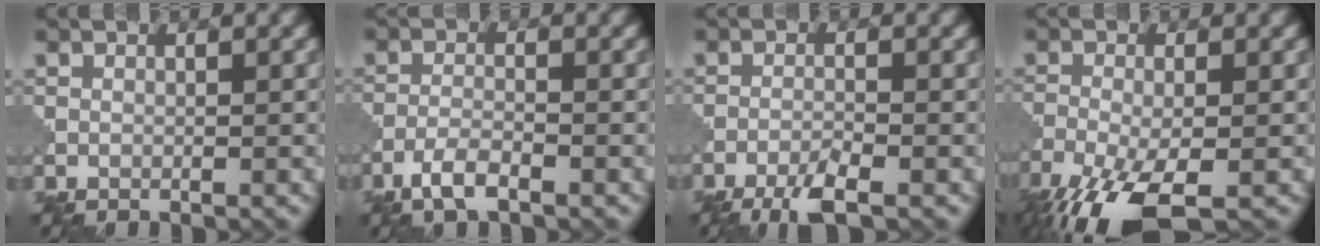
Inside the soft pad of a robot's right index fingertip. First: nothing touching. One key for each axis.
{"total": 2.7, "fx": -1.9, "fy": 0.6, "fz": 1.8, "tx": -0.040, "ty": 0.002, "tz": -0.045}
{"total": 3.2, "fx": -2.2, "fy": 0.4, "fz": 2.3, "tx": -0.047, "ty": -0.001, "tz": -0.049}
{"total": 8.6, "fx": -5.3, "fy": 2.9, "fz": 6.1, "tx": -0.137, "ty": -0.029, "tz": -0.101}